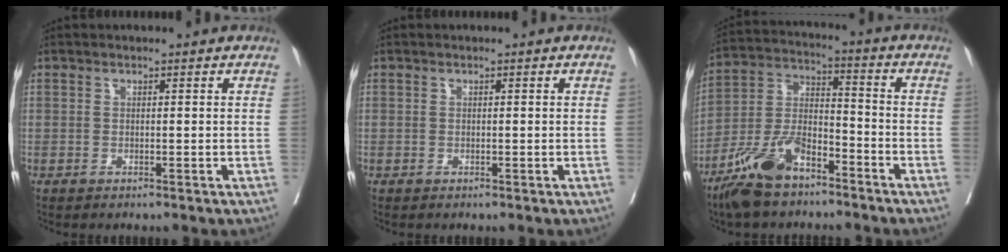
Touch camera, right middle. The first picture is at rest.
{"total": 0.0}
{"total": 11.9, "force": [-8.3, 4.1, 7.4], "torque": [-0.163, -0.008, -0.164]}